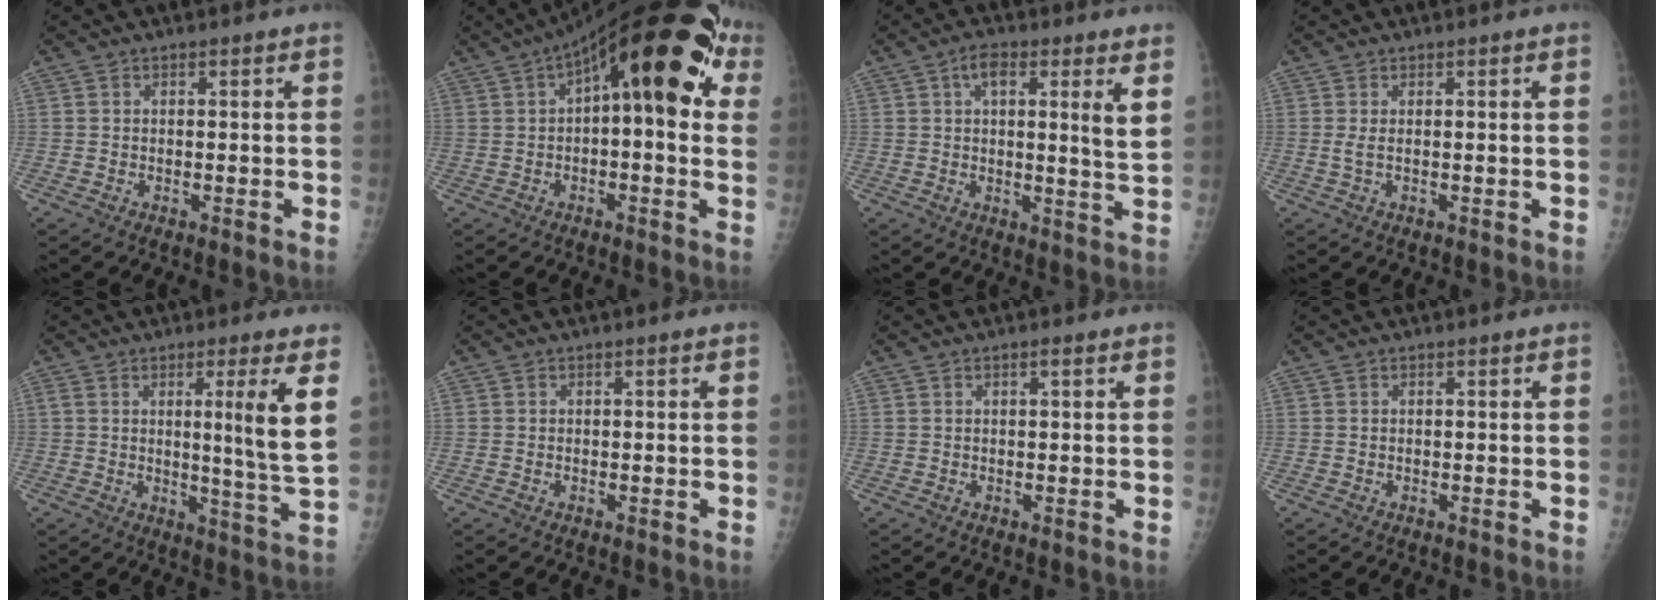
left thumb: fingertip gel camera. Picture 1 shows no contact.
{"total": 23.2, "force": [6.9, 8.7, 20.4], "torque": [-0.293, 0.044, 0.094]}
{"total": 8.6, "force": [3.7, 1.9, 7.6], "torque": [-0.108, -0.020, 0.049]}
{"total": 1.3, "force": [0.2, -0.1, 1.3], "torque": [-0.040, 0.000, 0.006]}
{"total": 10.1, "force": [3.3, -1.0, 9.5], "torque": [-0.145, -0.035, 0.051]}
{"total": 0.0}
{"total": 1.0, "force": [0.6, 0.3, 0.8], "torque": [-0.013, -0.001, 0.008]}
{"total": 0.0}